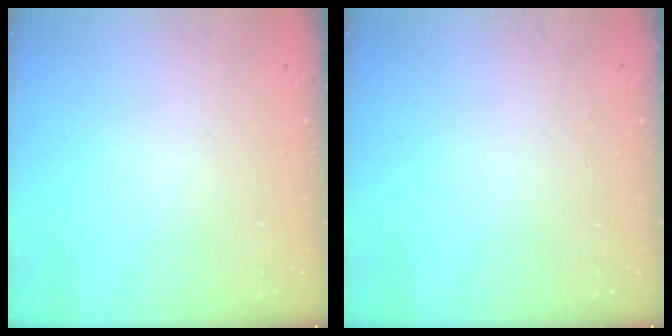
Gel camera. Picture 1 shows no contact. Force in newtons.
{"total": 0.0}